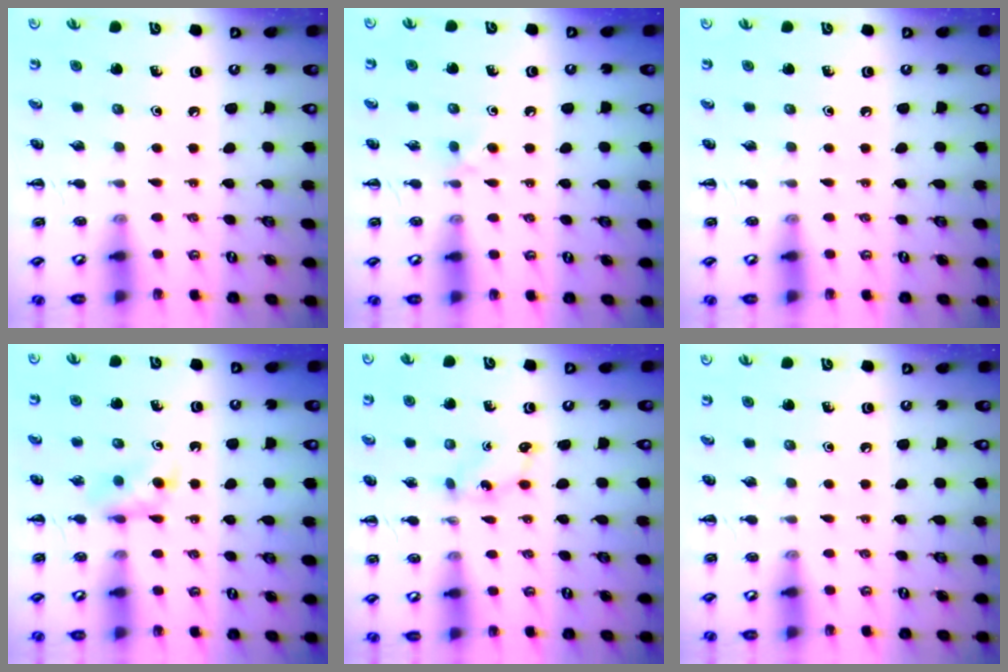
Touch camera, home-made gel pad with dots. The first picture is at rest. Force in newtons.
{"total": 2.8, "press": 2.6, "slide": 1.1}
{"total": 0.0}
{"total": 5.0, "press": 4.6, "slide": 1.9}
{"total": 3.0, "press": 2.9, "slide": 0.9}
{"total": 0.0}